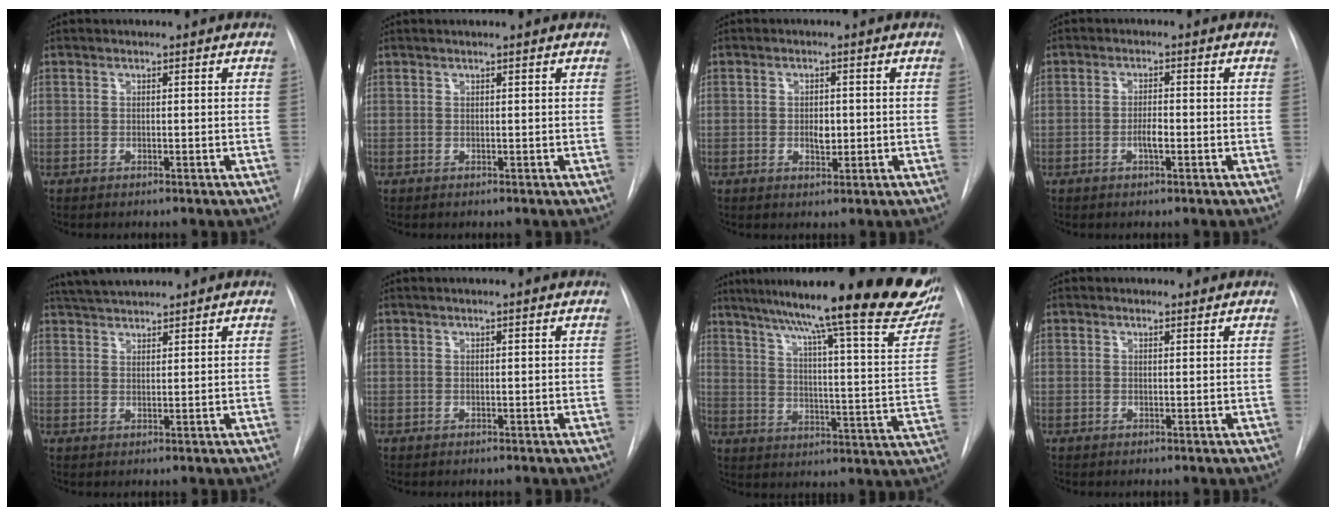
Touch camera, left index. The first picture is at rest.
{"total": 1.5, "force": [1.2, -0.1, 0.8], "torque": [-0.014, 0.018, 0.019]}
{"total": 2.6, "force": [-0.2, 1.5, 2.1], "torque": [-0.033, 0.000, 0.000]}
{"total": 2.3, "force": [-0.8, 0.5, 2.1], "torque": [-0.037, 0.002, -0.015]}
{"total": 5.7, "force": [5.4, 0.3, 1.9], "torque": [-0.038, 0.031, 0.099]}
{"total": 1.8, "force": [1.4, -0.1, 1.1], "torque": [-0.015, 0.020, 0.022]}
{"total": 28.7, "force": [22.8, 2.6, 17.3], "torque": [-0.235, -0.034, 0.294]}
{"total": 1.4, "force": [1.3, 0.4, 0.3], "torque": [-0.010, 0.005, 0.018]}